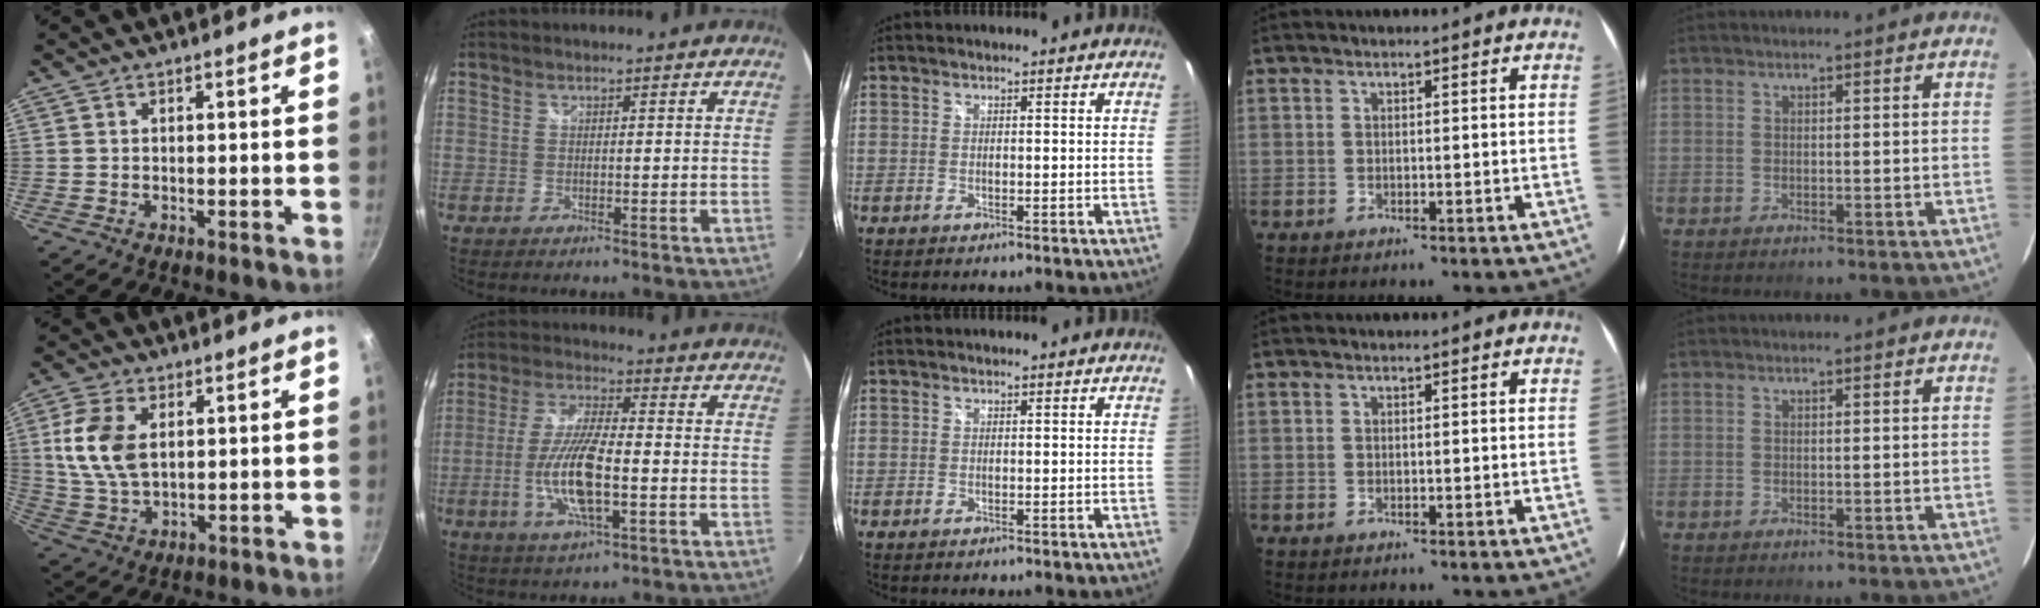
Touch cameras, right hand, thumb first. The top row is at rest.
{"thumb": {"total": 10.7, "force": [2.4, 6.5, 8.1], "torque": [-0.156, -0.008, 0.049]}, "index": {"total": 12.8, "force": [-3.1, 3.6, 11.8], "torque": [-0.242, -0.006, -0.061]}}